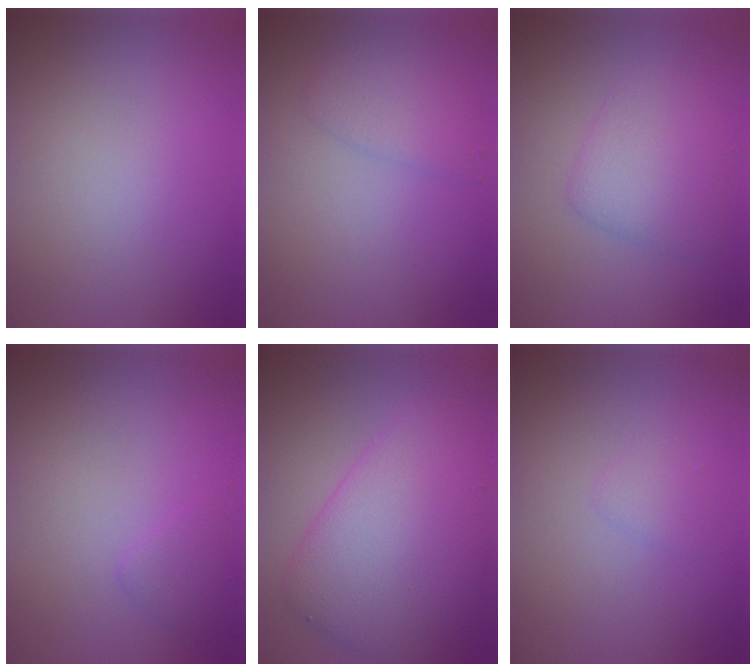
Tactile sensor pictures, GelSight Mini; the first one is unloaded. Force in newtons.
{"total": 2.1, "press": 2.1, "slide": 0.1}
{"total": 2.9, "press": 2.9, "slide": 0.1}
{"total": 1.0, "press": 1.0, "slide": 0.1}
{"total": 7.8, "press": 7.8, "slide": 0.2}
{"total": 0.8, "press": 0.8, "slide": 0.1}